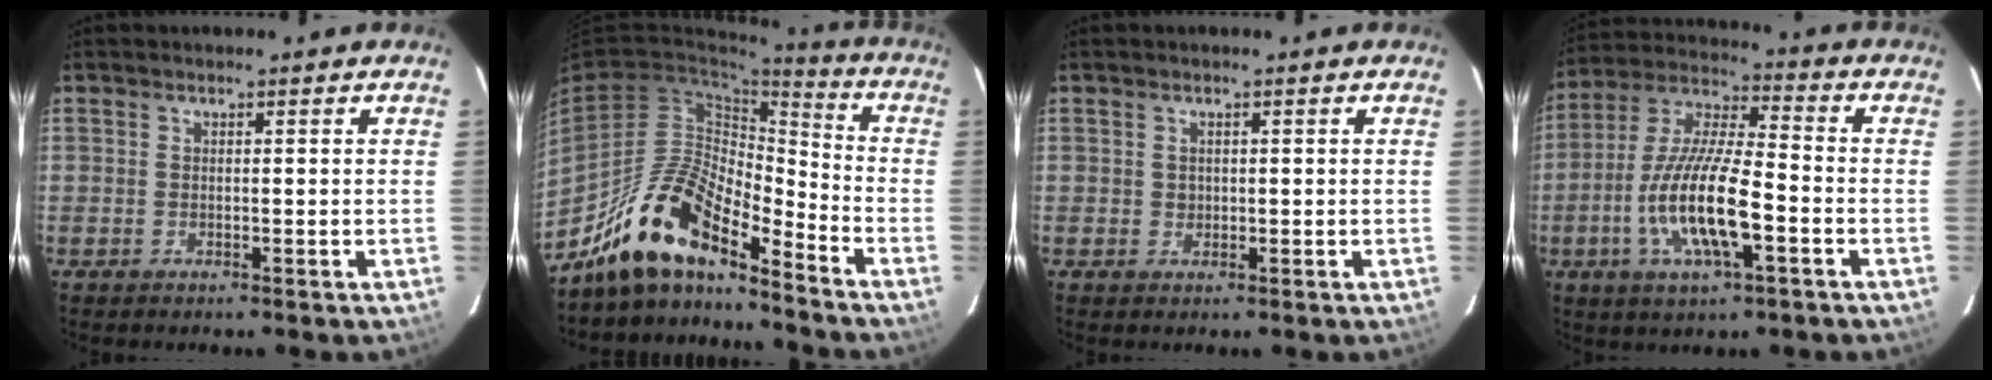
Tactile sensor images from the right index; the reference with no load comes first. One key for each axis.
{"total": 15.7, "fx": -12.5, "fy": 4.2, "fz": 8.5, "tx": -0.168, "ty": 0.000, "tz": -0.240}
{"total": 1.0, "fx": 0.2, "fy": 1.0, "fz": 0.3, "tx": -0.002, "ty": 0.003, "tz": 0.006}
{"total": 15.1, "fx": -5.0, "fy": 3.9, "fz": 13.7, "tx": -0.281, "ty": -0.010, "tz": -0.096}